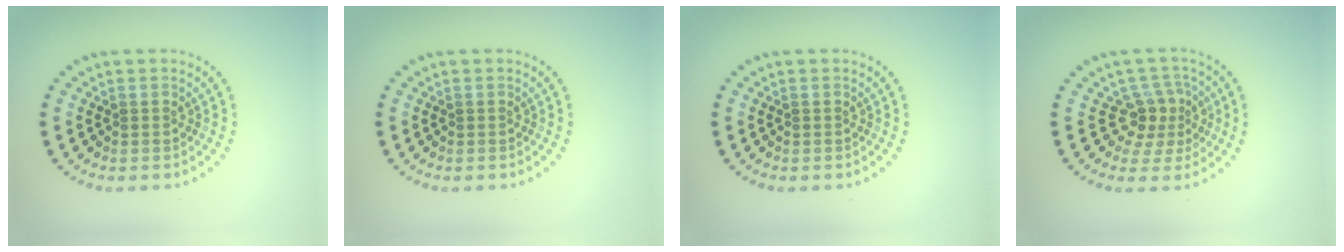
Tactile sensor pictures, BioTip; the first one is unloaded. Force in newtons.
{"total": 0.0}
{"total": 0.0}
{"total": 2.9, "press": 2.4, "slide": 1.7}